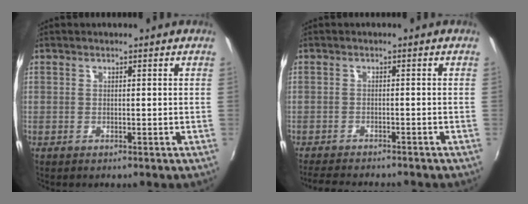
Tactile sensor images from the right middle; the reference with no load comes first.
{"total": 6.9, "force": [-6.3, 0.8, 2.7], "torque": [-0.069, -0.018, -0.101]}